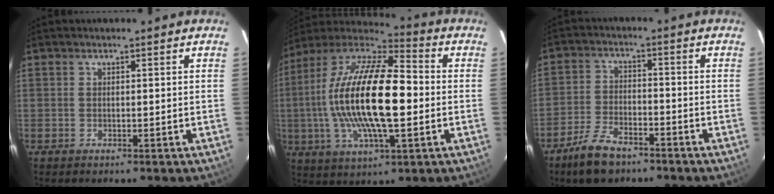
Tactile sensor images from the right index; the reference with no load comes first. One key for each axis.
{"total": 23.0, "fx": -0.7, "fy": 7.7, "fz": 21.7, "tx": -0.412, "ty": -0.002, "tz": -0.025}
{"total": 6.3, "fx": -4.7, "fy": 2.7, "fz": 3.2, "tx": -0.086, "ty": -0.002, "tz": -0.088}